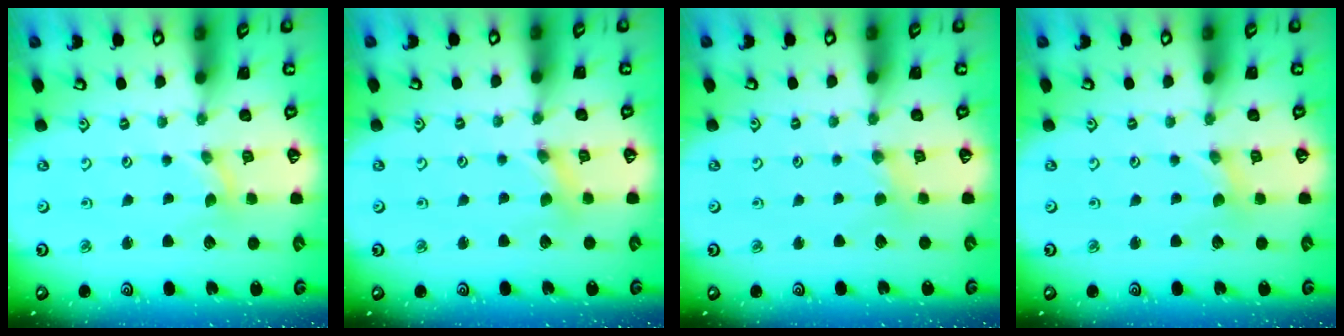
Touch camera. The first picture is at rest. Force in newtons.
{"total": 1.6, "press": 1.6, "slide": 0.3}
{"total": 1.8, "press": 1.7, "slide": 0.4}
{"total": 0.0}